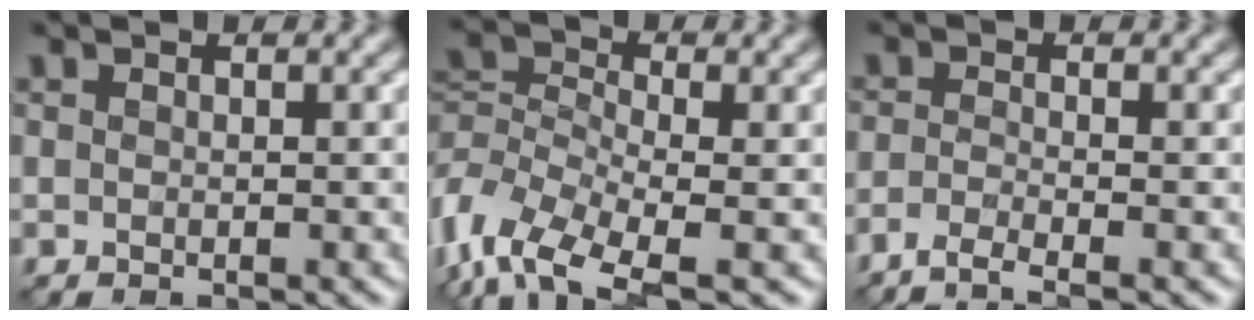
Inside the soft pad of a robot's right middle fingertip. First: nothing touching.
{"total": 7.6, "force": [-4.4, 3.5, 5.0], "torque": [-0.109, -0.006, -0.100]}
{"total": 2.4, "force": [-1.9, 0.1, 1.4], "torque": [-0.033, -0.007, -0.051]}